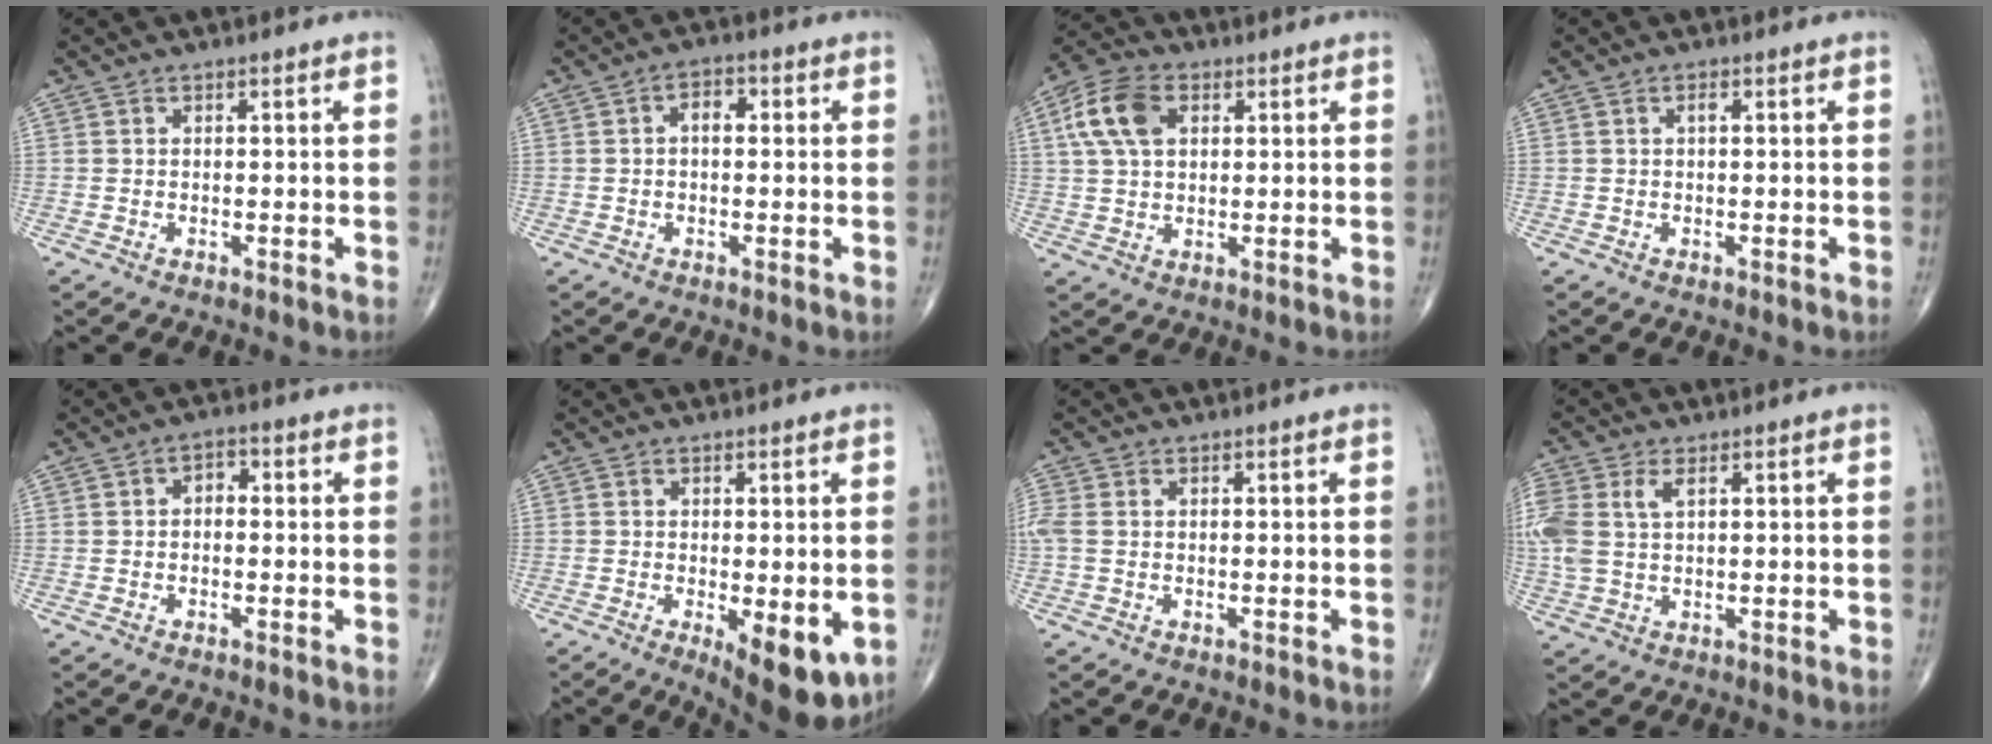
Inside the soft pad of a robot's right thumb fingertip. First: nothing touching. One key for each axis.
{"total": 3.3, "fx": 0.3, "fy": 1.9, "fz": 2.6, "tx": -0.030, "ty": 0.011, "tz": -0.001}
{"total": 9.9, "fx": 3.0, "fy": 6.2, "fz": 7.1, "tx": -0.138, "ty": 0.012, "tz": 0.051}
{"total": 0.8, "fx": 0.2, "fy": 0.3, "fz": 0.7, "tx": -0.014, "ty": 0.001, "tz": 0.000}
{"total": 2.6, "fx": -0.1, "fy": 1.7, "fz": 1.9, "tx": -0.014, "ty": 0.011, "tz": -0.010}
{"total": 10.1, "fx": -3.1, "fy": 3.8, "fz": 8.8, "tx": -0.112, "ty": -0.021, "tz": -0.036}
{"total": 3.2, "fx": 0.3, "fy": 2.0, "fz": 2.5, "tx": -0.090, "ty": 0.014, "tz": 0.008}
{"total": 8.4, "fx": 2.4, "fy": 4.7, "fz": 6.6, "tx": -0.180, "ty": 0.015, "tz": 0.053}